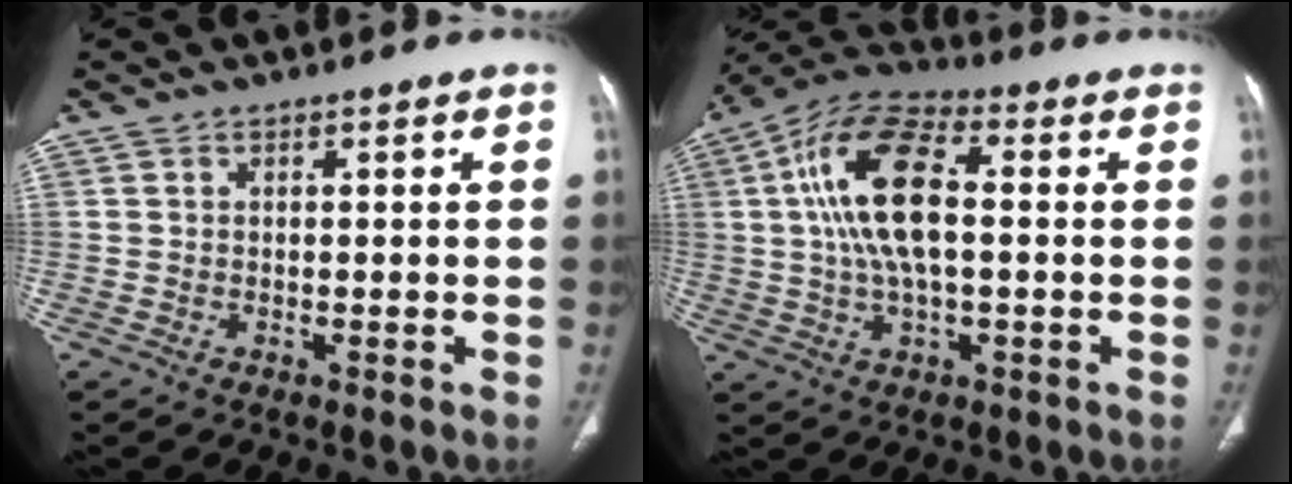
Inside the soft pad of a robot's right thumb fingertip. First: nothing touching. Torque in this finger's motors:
{"motor_torque": [1.31, 3.70, 2.56, -0.02, 0.80]}